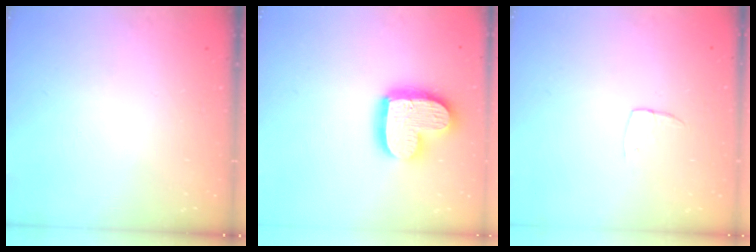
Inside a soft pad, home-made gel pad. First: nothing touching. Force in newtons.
{"total": 17.1, "press": 17.1, "slide": 1.4}
{"total": 3.7, "press": 3.7, "slide": 0.2}